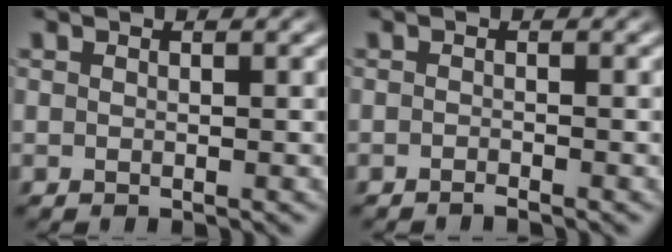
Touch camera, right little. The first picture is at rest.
{"total": 1.0, "force": [-0.9, -0.4, 0.0], "torque": [-0.004, -0.005, -0.014]}